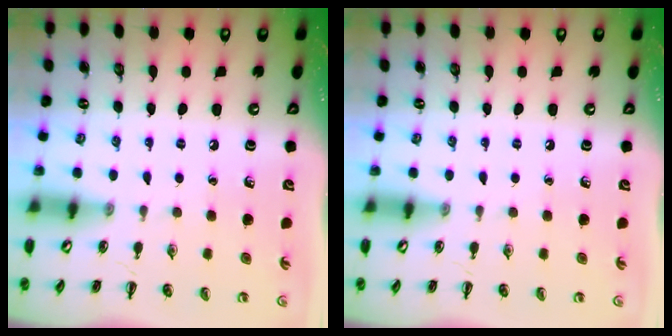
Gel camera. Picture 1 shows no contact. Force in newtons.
{"total": 0.0}